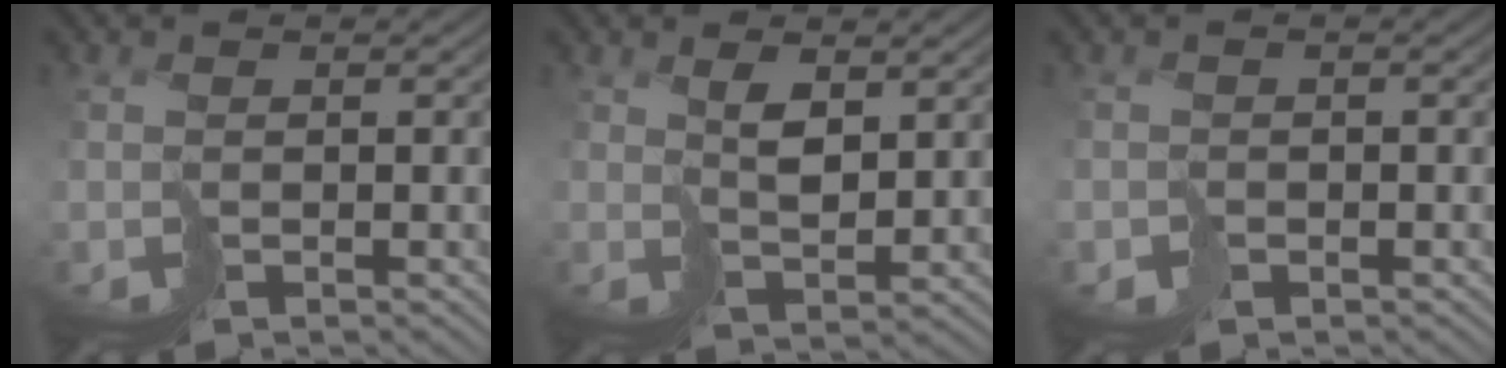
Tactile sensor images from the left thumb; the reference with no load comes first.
{"total": 3.0, "force": [2.7, 0.2, 1.2], "torque": [-0.023, 0.006, 0.059]}
{"total": 0.9, "force": [-0.5, 0.5, -0.5], "torque": [0.019, 0.000, -0.011]}